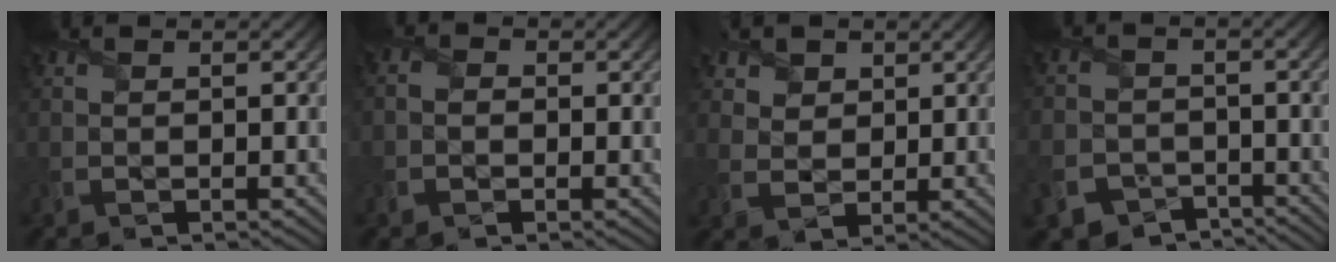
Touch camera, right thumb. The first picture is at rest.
{"total": 1.9, "force": [-0.6, 1.6, 0.8], "torque": [-0.021, 0.003, -0.016]}
{"total": 5.6, "force": [3.2, 4.2, 1.9], "torque": [-0.090, -0.010, 0.067]}
{"total": 7.9, "force": [-4.8, 6.0, 1.8], "torque": [-0.063, -0.038, -0.099]}